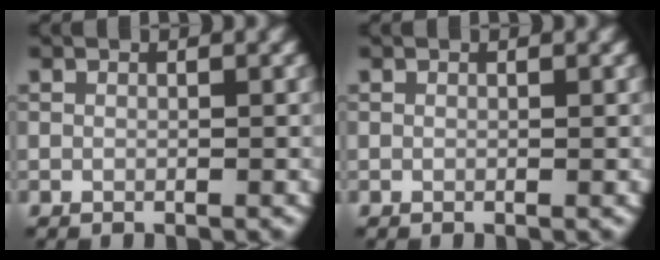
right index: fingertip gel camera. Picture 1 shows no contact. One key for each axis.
{"total": 0.0}